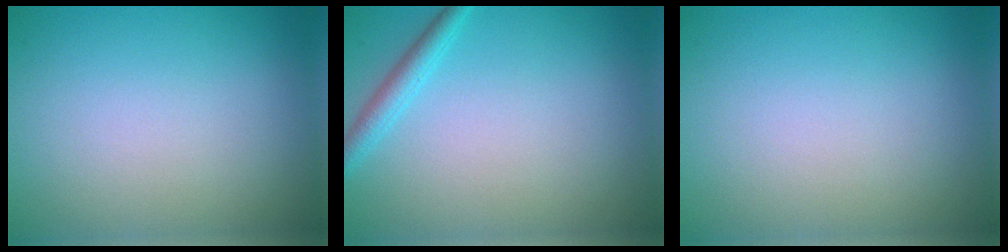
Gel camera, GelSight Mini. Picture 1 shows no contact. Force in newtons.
{"total": 1.9, "press": 1.9, "slide": 0.0}
{"total": 0.0}